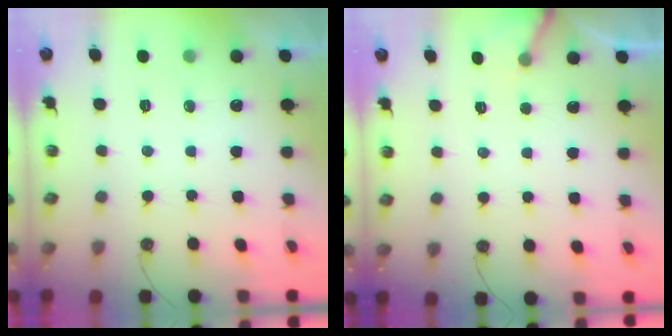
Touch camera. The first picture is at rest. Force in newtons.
{"total": 4.8, "press": 4.7, "slide": 0.3}